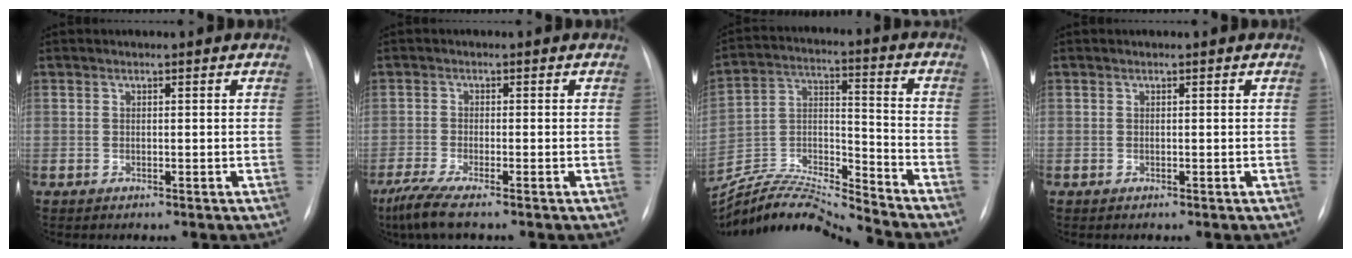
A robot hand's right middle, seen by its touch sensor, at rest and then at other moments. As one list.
[{"total": 4.7, "force": [-3.5, 0.0, 3.2], "torque": [-0.068, -0.016, -0.067]}, {"total": 14.8, "force": [-14.5, -1.1, 2.9], "torque": [-0.052, 0.028, -0.268]}, {"total": 0.0}]